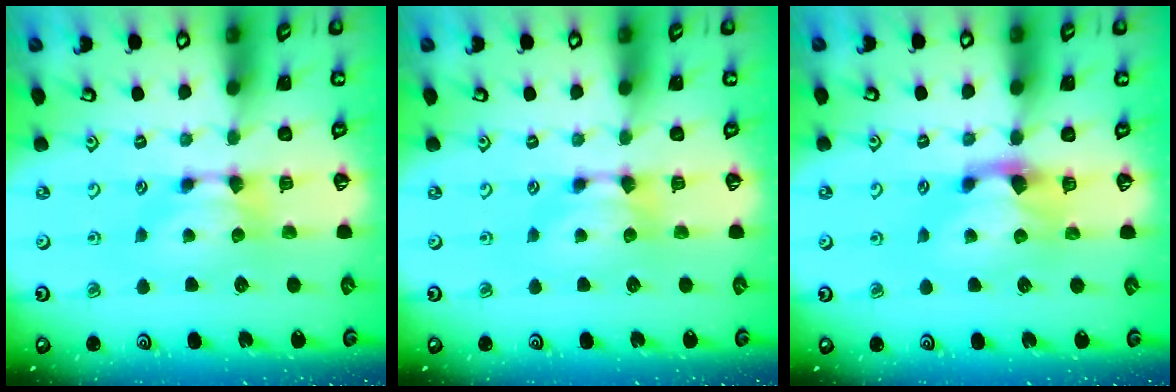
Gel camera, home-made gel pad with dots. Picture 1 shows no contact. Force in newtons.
{"total": 0.0}
{"total": 1.5, "press": 1.2, "slide": 0.9}